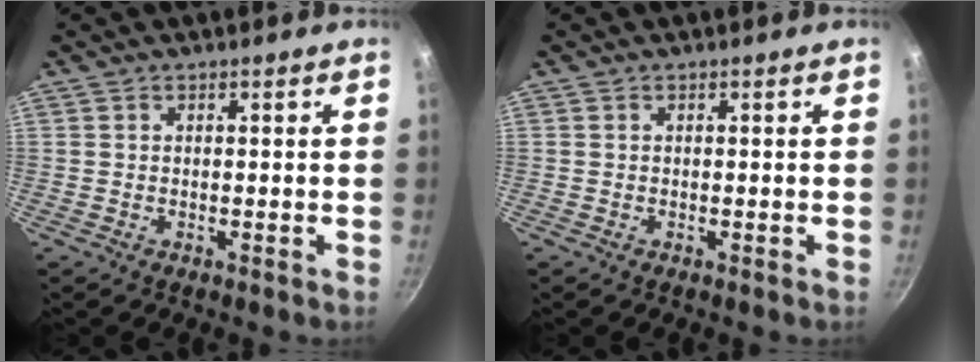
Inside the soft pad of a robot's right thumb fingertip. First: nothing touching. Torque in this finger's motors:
{"motor_torque": [-0.45, -0.19, -0.16, 0.33, 0.04]}